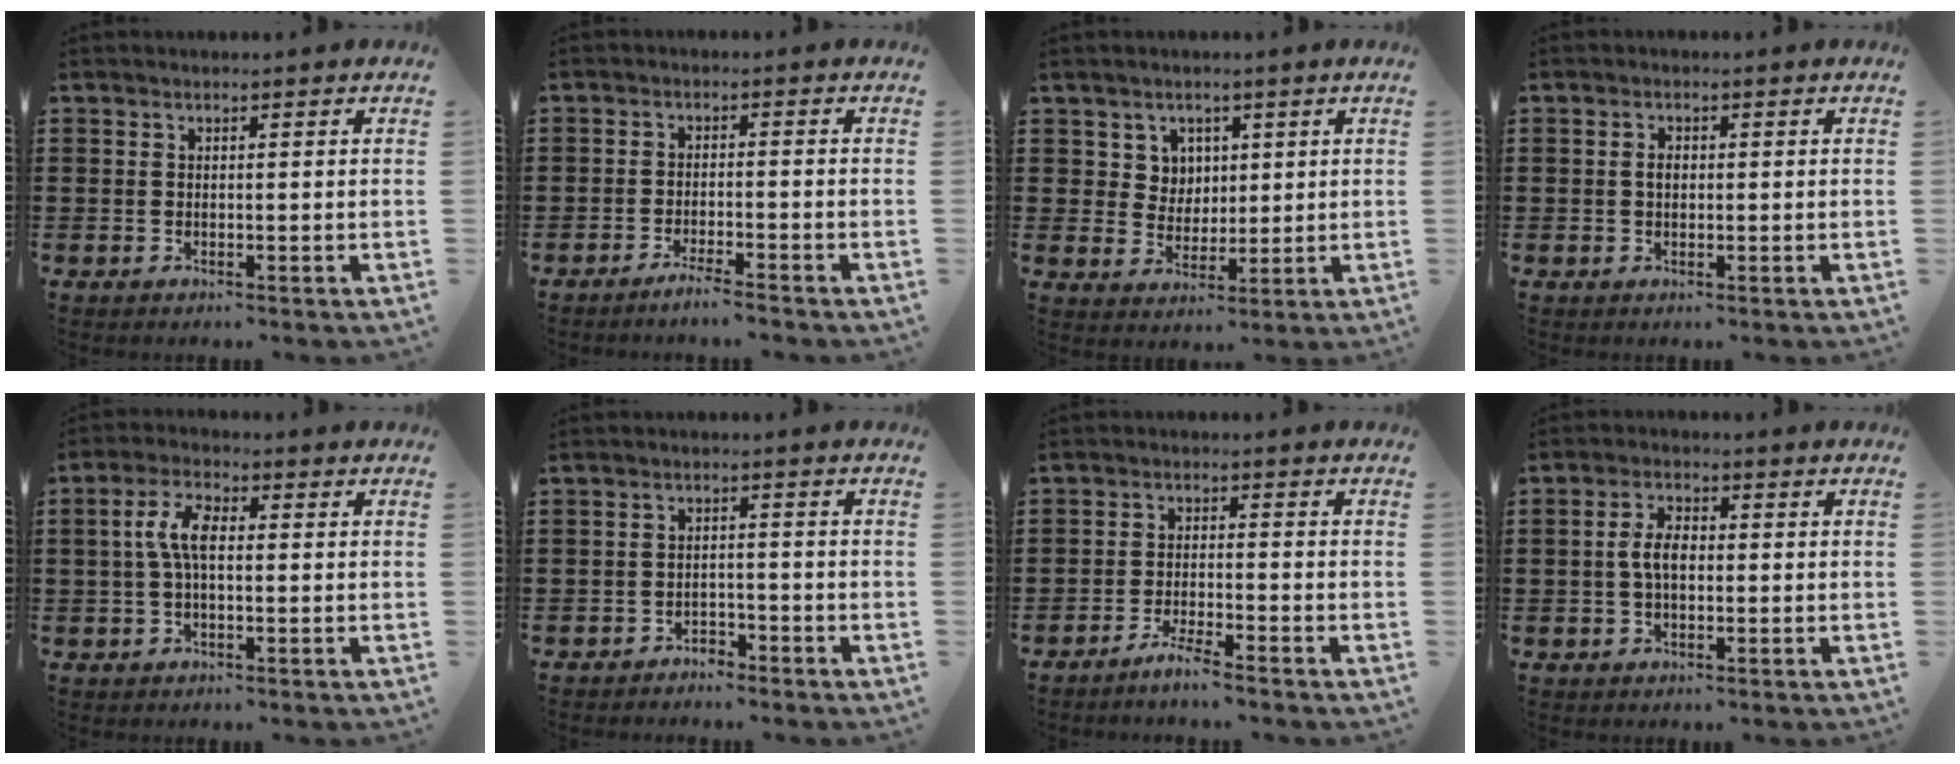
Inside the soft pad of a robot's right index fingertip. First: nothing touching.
{"total": 2.8, "force": [-2.5, -0.4, 1.2], "torque": [-0.019, -0.001, -0.048]}
{"total": 4.5, "force": [2.0, 3.9, 0.6], "torque": [-0.026, 0.012, 0.036]}
{"total": 1.5, "force": [0.0, 0.9, 1.2], "torque": [-0.025, 0.006, -0.001]}
{"total": 5.5, "force": [0.2, 2.3, 4.9], "torque": [-0.107, 0.006, -0.004]}
{"total": 2.4, "force": [-2.3, 0.4, -0.1], "torque": [-0.007, 0.000, -0.051]}
{"total": 3.4, "force": [-3.1, -0.5, 1.4], "torque": [-0.030, -0.003, -0.059]}
{"total": 4.0, "force": [-0.1, 2.1, 3.4], "torque": [-0.080, 0.002, -0.009]}